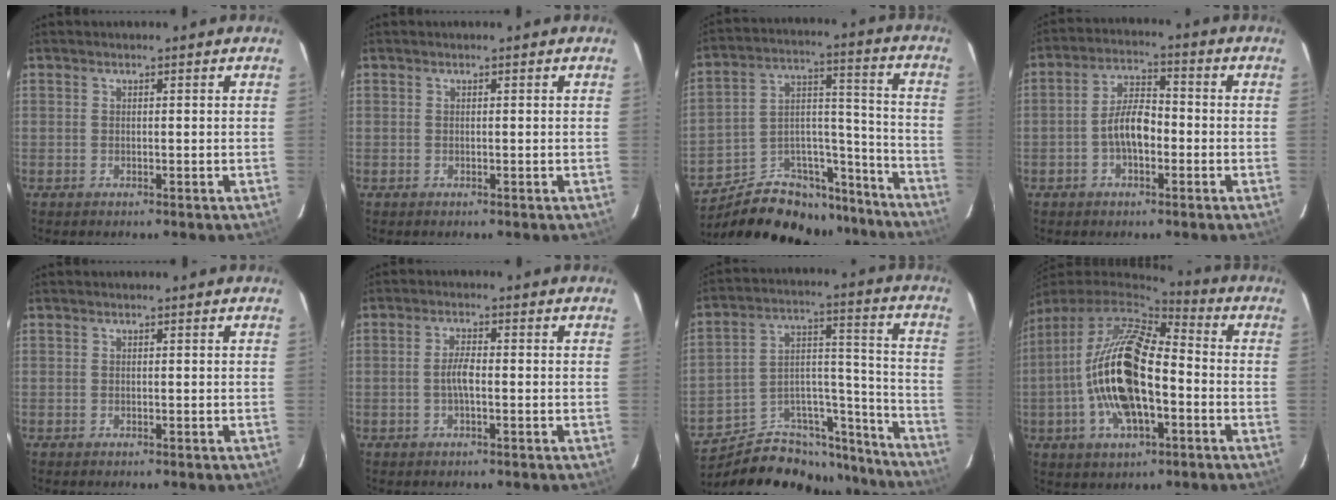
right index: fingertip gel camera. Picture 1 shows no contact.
{"total": 0.0}
{"total": 22.5, "force": [-18.5, 9.9, 8.2], "torque": [-0.142, 0.067, -0.260]}
{"total": 7.0, "force": [-1.9, 3.3, 5.9], "torque": [-0.114, 0.015, -0.033]}
{"total": 0.0}
{"total": 2.9, "force": [-0.7, 0.7, 2.7], "torque": [-0.055, 0.004, -0.013]}
{"total": 22.4, "force": [-18.8, 10.1, 6.8], "torque": [-0.112, 0.078, -0.262]}
{"total": 19.5, "force": [-3.7, 7.9, 17.5], "torque": [-0.340, -0.012, -0.070]}